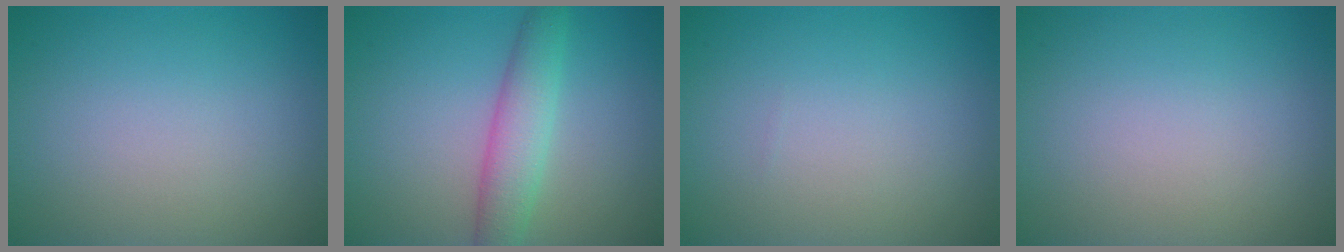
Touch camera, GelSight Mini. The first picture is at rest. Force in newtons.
{"total": 3.9, "press": 3.9, "slide": 0.1}
{"total": 0.0}
{"total": 0.0}